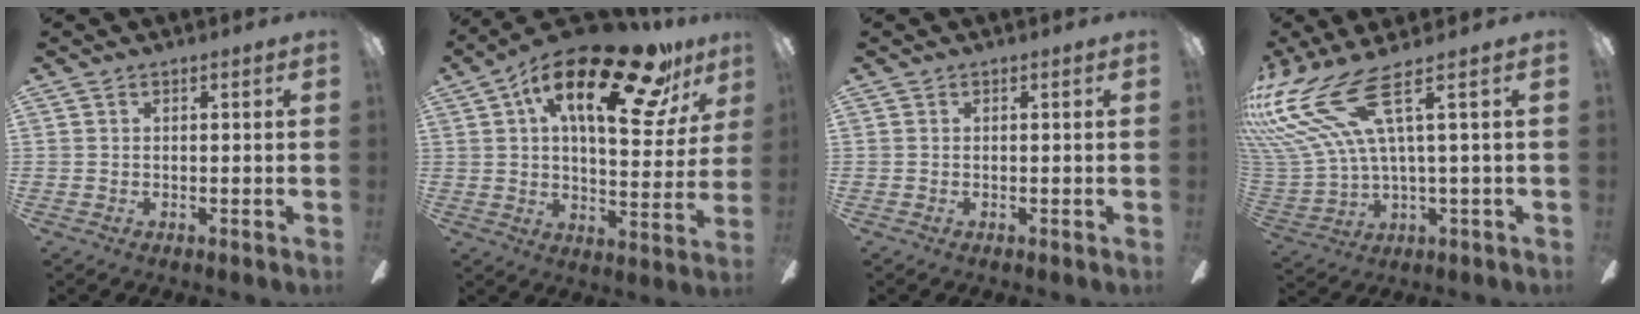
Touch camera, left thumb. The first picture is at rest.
{"total": 24.0, "force": [13.4, 8.8, 17.9], "torque": [-0.276, -0.065, 0.212]}
{"total": 0.0}
{"total": 17.5, "force": [8.1, 6.3, 14.1], "torque": [-0.319, -0.039, 0.138]}